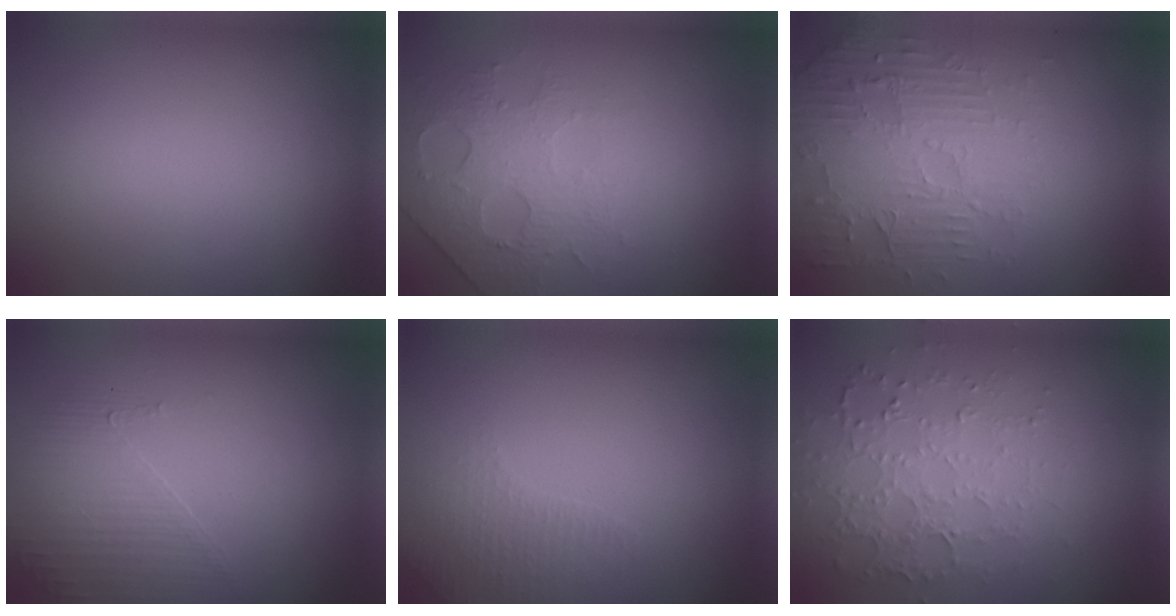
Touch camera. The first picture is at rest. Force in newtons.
{"total": 4.9, "press": 3.2, "slide": 3.7}
{"total": 5.5, "press": 3.8, "slide": 4.0}
{"total": 1.8, "press": 1.2, "slide": 1.3}
{"total": 2.3, "press": 2.2, "slide": 0.7}
{"total": 3.4, "press": 3.2, "slide": 1.3}